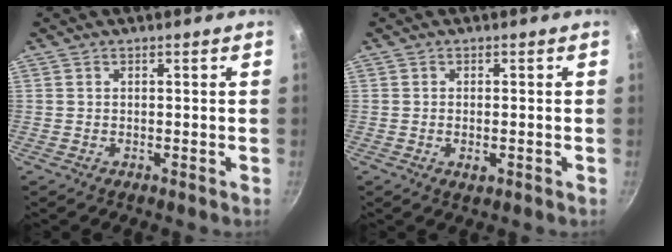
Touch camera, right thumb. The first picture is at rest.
{"total": 2.0, "force": [-0.6, 0.9, 1.7], "torque": [-0.032, -0.001, -0.008]}